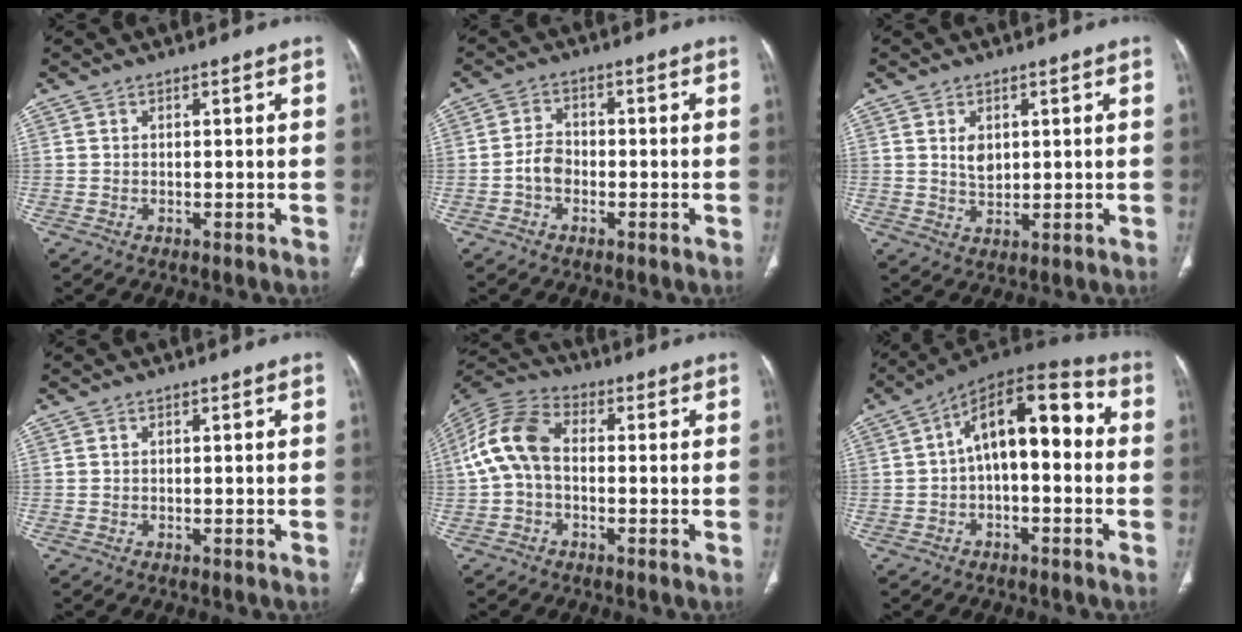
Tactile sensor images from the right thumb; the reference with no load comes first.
{"total": 3.8, "force": [-1.3, 2.8, 2.3], "torque": [-0.034, 0.017, -0.031]}
{"total": 3.6, "force": [1.1, 2.4, 2.4], "torque": [-0.032, -0.010, 0.025]}
{"total": 0.0}
{"total": 10.8, "force": [-0.1, 7.1, 8.2], "torque": [-0.165, 0.030, -0.014]}
{"total": 14.8, "force": [0.8, 7.4, 12.8], "torque": [-0.171, 0.050, 0.002]}